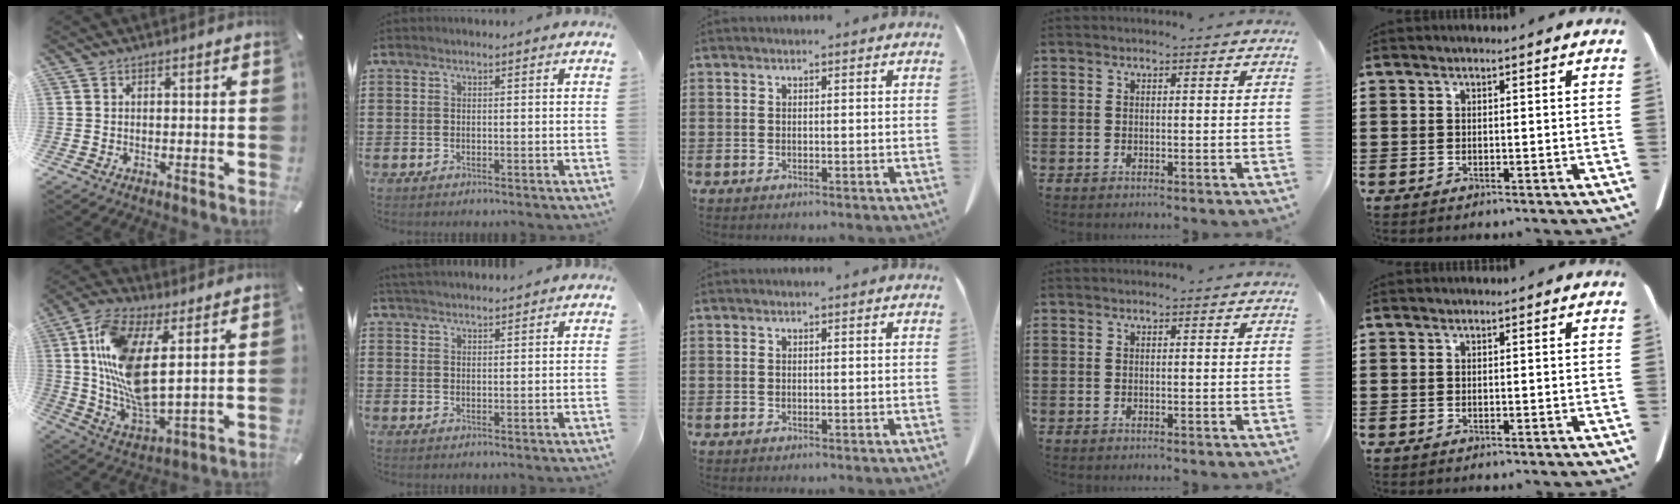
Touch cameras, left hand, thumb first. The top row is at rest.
{"thumb": {"total": 15.1, "force": [4.5, 6.5, 12.9], "torque": [-0.292, -0.022, 0.081]}, "index": {"total": 2.3, "force": [2.3, 0.0, 0.1], "torque": [-0.008, -0.001, 0.045]}}